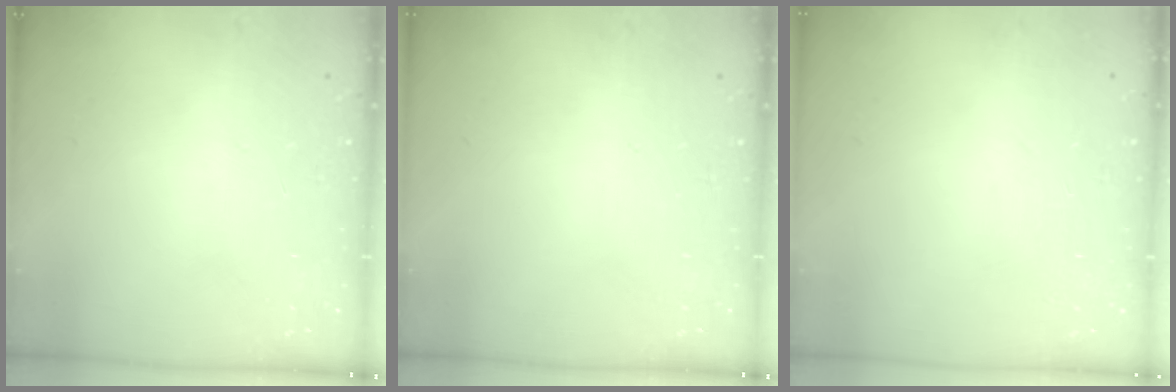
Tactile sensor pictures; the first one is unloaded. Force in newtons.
{"total": 0.0}
{"total": 0.0}